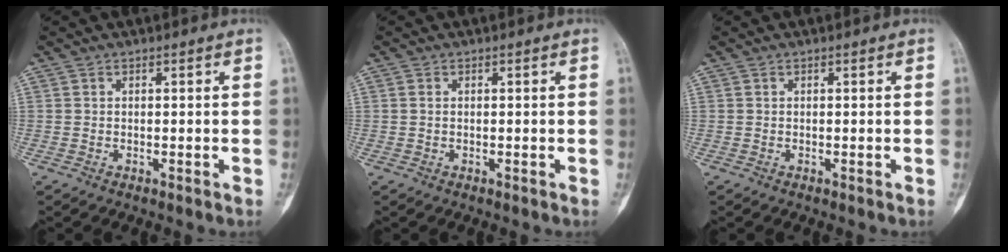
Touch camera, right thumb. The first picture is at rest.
{"total": 0.6, "force": [0.1, 0.4, 0.5], "torque": [-0.009, 0.001, 0.001]}
{"total": 0.0}